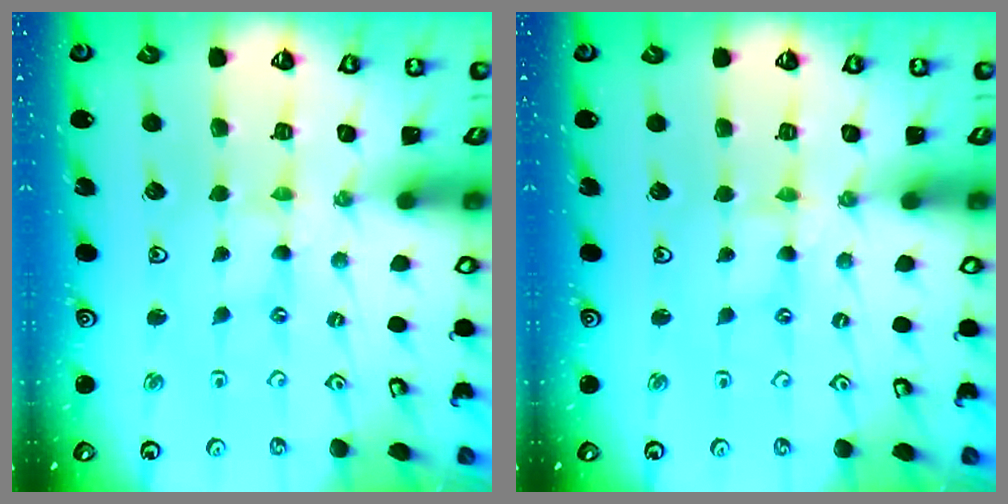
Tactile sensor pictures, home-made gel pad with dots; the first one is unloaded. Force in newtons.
{"total": 1.3, "press": 1.3, "slide": 0.2}